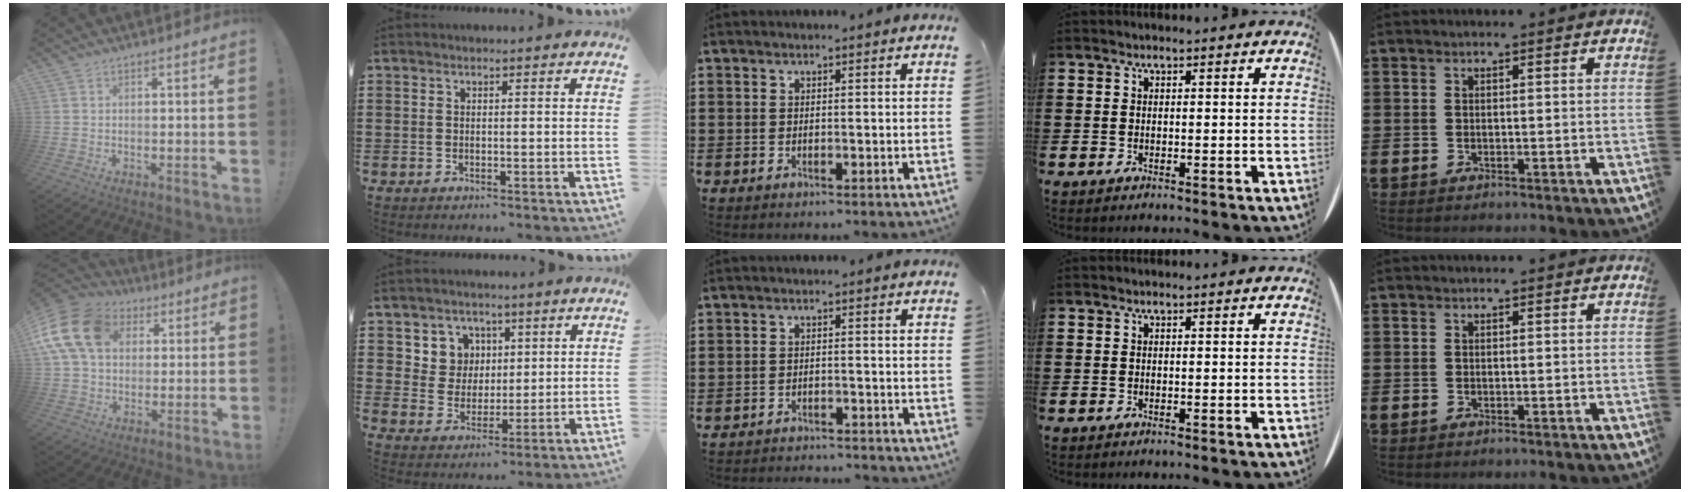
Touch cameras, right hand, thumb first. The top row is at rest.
{"thumb": {"total": 17.9, "force": [4.8, 13.3, 10.9], "torque": [-0.199, -0.001, 0.092]}, "index": {"total": 6.0, "force": [2.5, 5.4, 0.9], "torque": [-0.042, 0.009, 0.045]}, "middle": {"total": 2.2, "force": [-2.2, 0.1, -0.1], "torque": [-0.004, 0.000, -0.047]}}